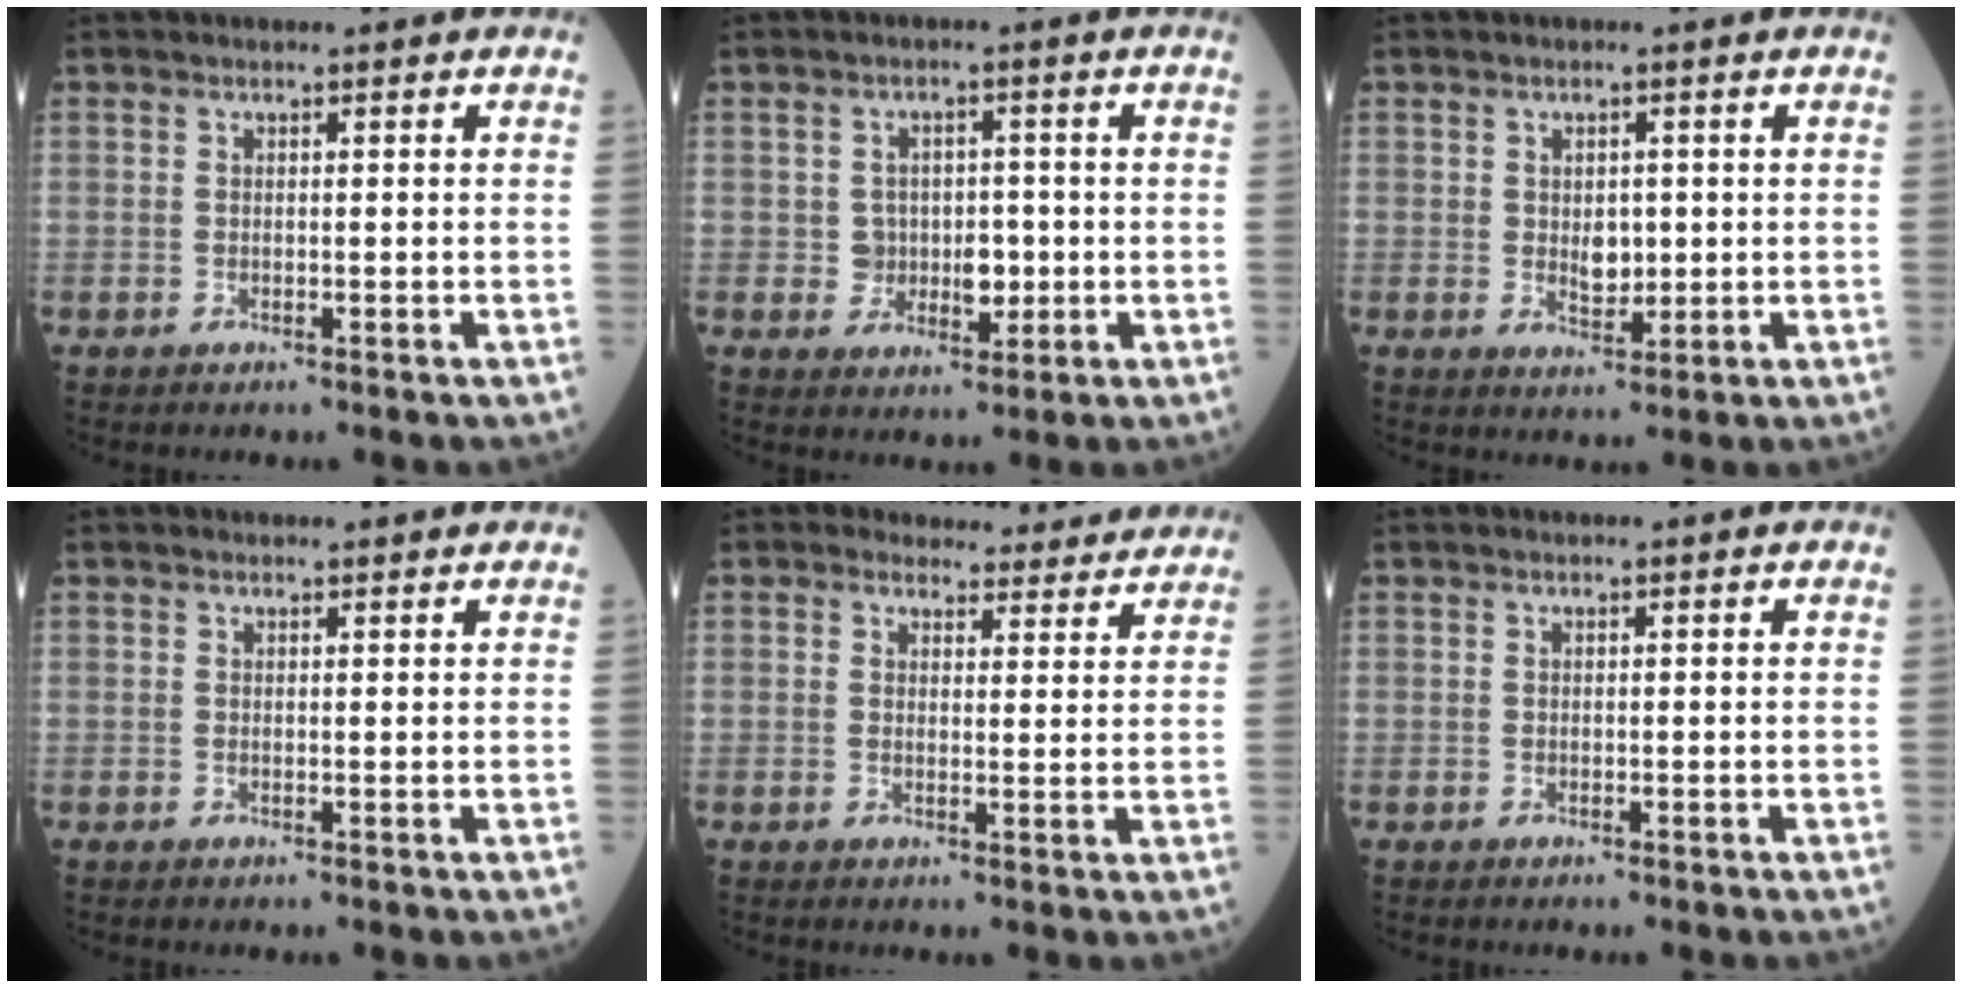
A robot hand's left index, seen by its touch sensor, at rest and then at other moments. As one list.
[{"total": 4.4, "force": [-0.4, 3.6, 2.4], "torque": [-0.024, 0.008, 0.001]}, {"total": 3.0, "force": [0.2, 2.0, 2.2], "torque": [-0.031, -0.001, 0.010]}, {"total": 1.2, "force": [1.1, 0.2, 0.1], "torque": [-0.003, 0.004, 0.014]}, {"total": 8.4, "force": [7.8, 2.9, 0.6], "torque": [0.026, 0.005, 0.073]}, {"total": 0.0}]